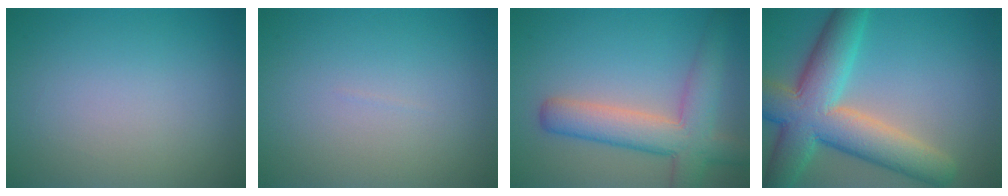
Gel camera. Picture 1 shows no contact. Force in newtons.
{"total": 0.0}
{"total": 6.4, "press": 6.4, "slide": 0.4}
{"total": 10.2, "press": 10.2, "slide": 0.6}